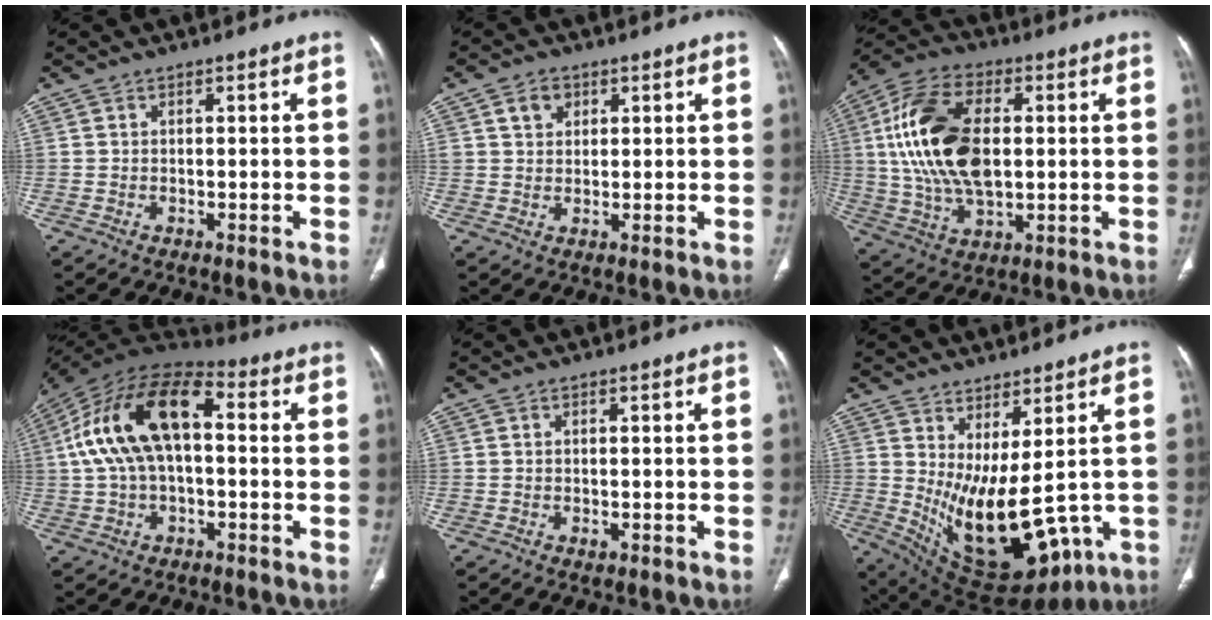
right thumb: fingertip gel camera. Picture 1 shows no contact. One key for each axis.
{"total": 4.0, "fx": 1.8, "fy": 3.1, "fz": 1.7, "tx": -0.013, "ty": -0.007, "tz": 0.032}
{"total": 19.9, "fx": 2.3, "fy": 11.2, "fz": 16.3, "tx": -0.319, "ty": 0.005, "tz": 0.044}
{"total": 18.4, "fx": 2.0, "fy": 9.8, "fz": 15.5, "tx": -0.291, "ty": 0.048, "tz": 0.027}
{"total": 0.8, "fx": -0.3, "fy": 0.4, "fz": 0.6, "tx": -0.010, "ty": -0.003, "tz": -0.002}
{"total": 15.9, "fx": 0.3, "fy": 6.8, "fz": 14.4, "tx": -0.229, "ty": -0.038, "tz": 0.042}